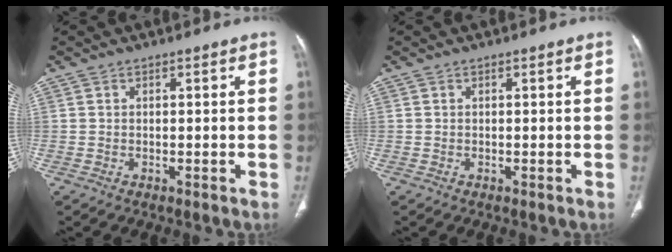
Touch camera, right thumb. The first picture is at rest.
{"total": 0.0}